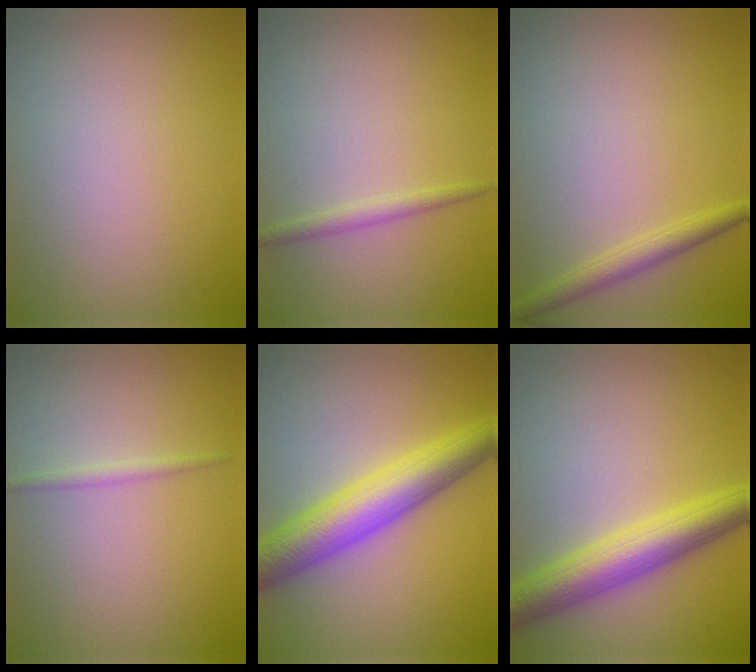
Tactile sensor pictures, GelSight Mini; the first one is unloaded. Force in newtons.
{"total": 1.3, "press": 1.3, "slide": 0.1}
{"total": 2.0, "press": 2.0, "slide": 0.1}
{"total": 0.9, "press": 0.9, "slide": 0.1}
{"total": 6.9, "press": 6.9, "slide": 0.1}
{"total": 5.9, "press": 5.9, "slide": 0.2}